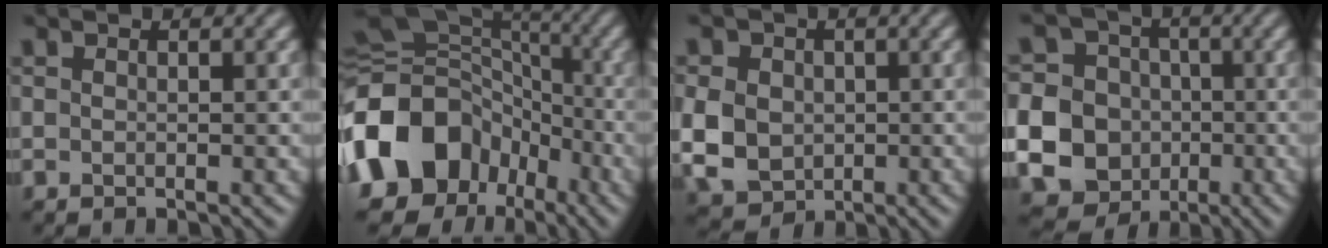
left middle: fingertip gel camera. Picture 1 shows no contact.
{"total": 13.8, "force": [-5.6, 11.3, 5.7], "torque": [-0.131, 0.008, -0.112]}
{"total": 5.4, "force": [-0.3, 4.6, 2.8], "torque": [-0.078, 0.006, -0.012]}
{"total": 18.5, "force": [-4.3, 17.6, 3.8], "torque": [-0.126, -0.018, -0.107]}